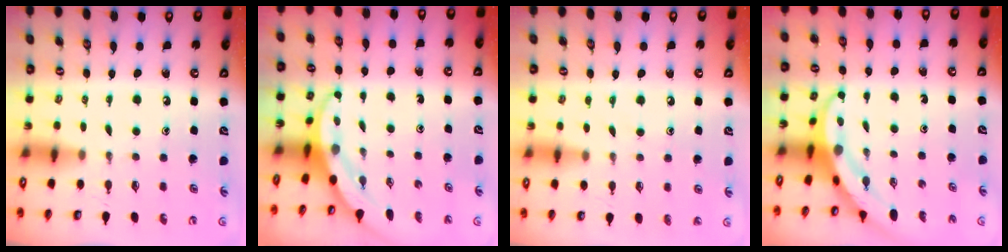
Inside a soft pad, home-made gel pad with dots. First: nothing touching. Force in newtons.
{"total": 3.7, "press": 3.7, "slide": 0.1}
{"total": 5.4, "press": 5.4, "slide": 0.5}
{"total": 4.0, "press": 3.9, "slide": 0.6}